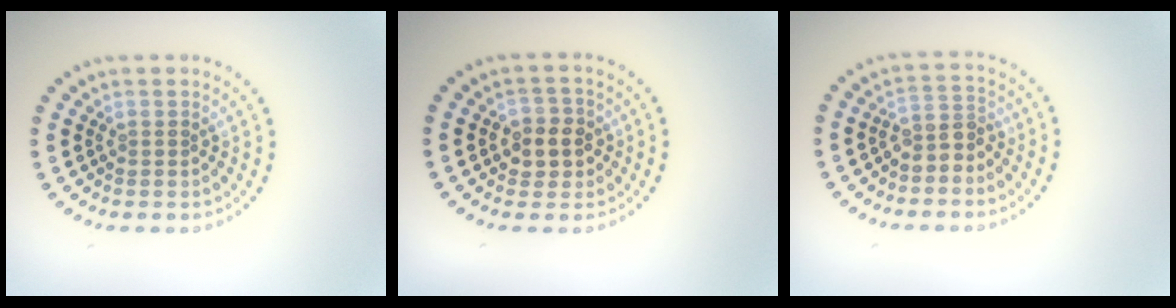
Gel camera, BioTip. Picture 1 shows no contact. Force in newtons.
{"total": 2.7, "press": 2.6, "slide": 0.7}
{"total": 2.4, "press": 2.0, "slide": 1.4}